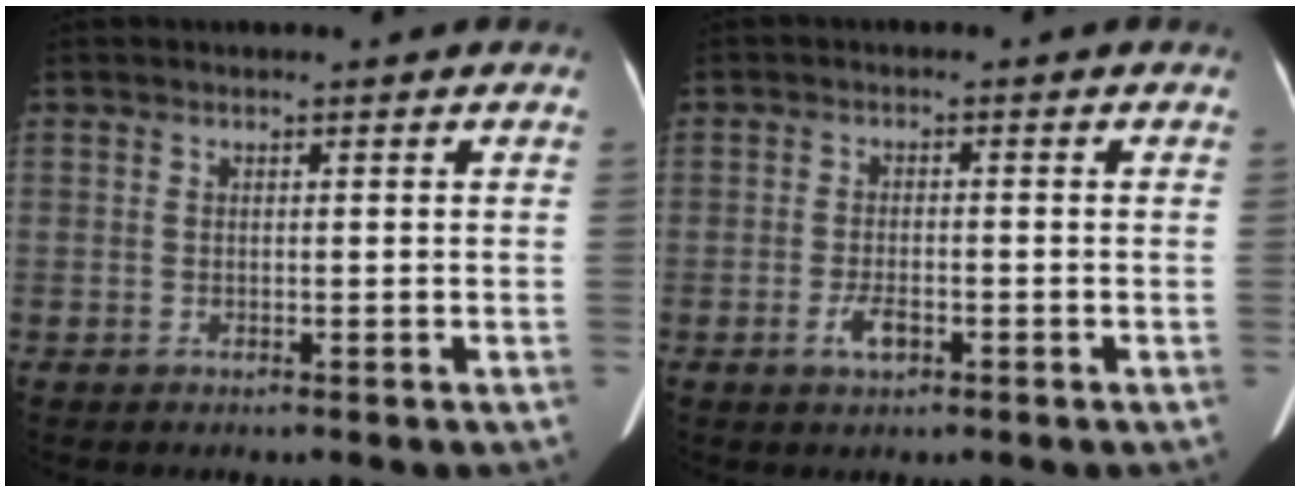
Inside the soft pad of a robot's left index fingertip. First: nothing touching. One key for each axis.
{"total": 2.9, "fx": -1.5, "fy": 1.1, "fz": 2.2, "tx": -0.046, "ty": 0.000, "tz": -0.026}